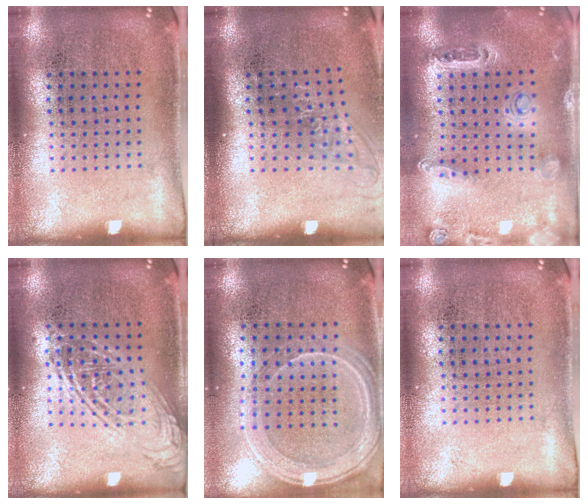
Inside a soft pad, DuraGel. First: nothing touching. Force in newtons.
{"total": 1.2, "press": 1.0, "slide": 0.7}
{"total": 1.4, "press": 1.3, "slide": 0.4}
{"total": 2.3, "press": 2.3, "slide": 0.2}
{"total": 1.3, "press": 1.3, "slide": 0.1}
{"total": 0.0}